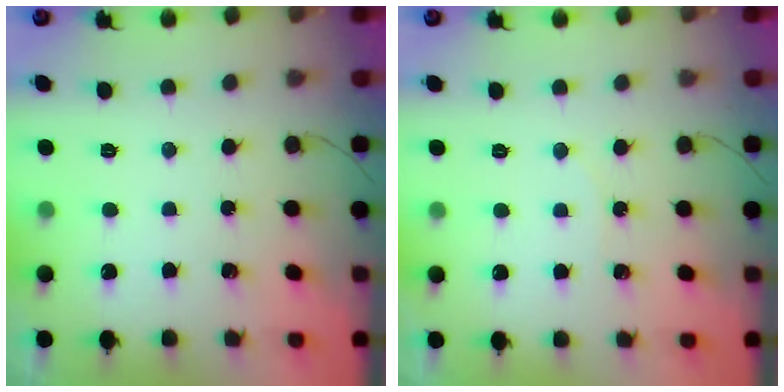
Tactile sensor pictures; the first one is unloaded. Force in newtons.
{"total": 3.6, "press": 2.9, "slide": 2.2}